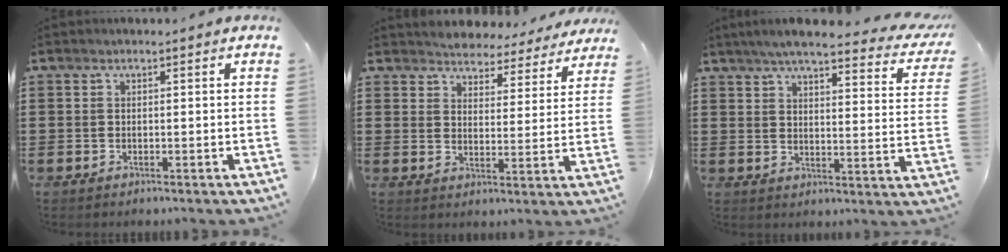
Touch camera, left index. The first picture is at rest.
{"total": 4.4, "force": [4.4, 0.4, -0.2], "torque": [-0.022, -0.033, 0.075]}
{"total": 6.0, "force": [5.0, 0.2, 3.3], "torque": [-0.077, -0.030, 0.081]}